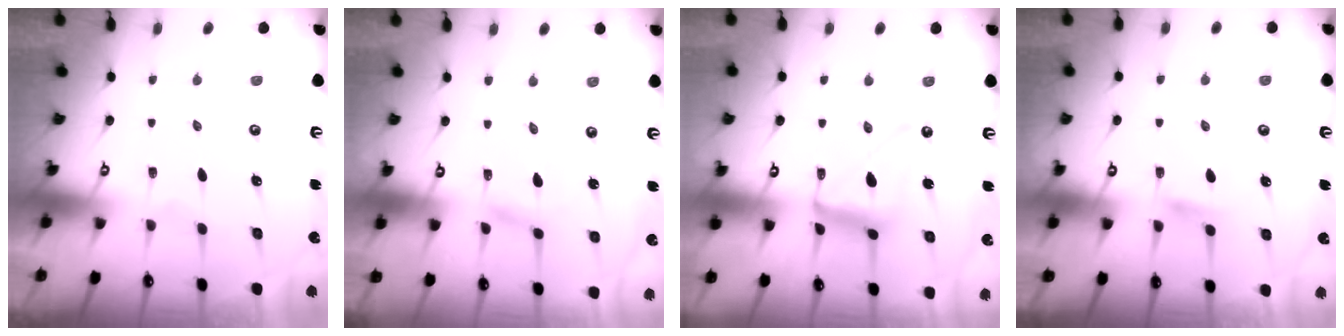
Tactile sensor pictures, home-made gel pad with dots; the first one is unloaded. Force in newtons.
{"total": 2.5, "press": 2.4, "slide": 0.3}
{"total": 13.5, "press": 13.5, "slide": 1.1}
{"total": 4.9, "press": 4.9, "slide": 0.6}